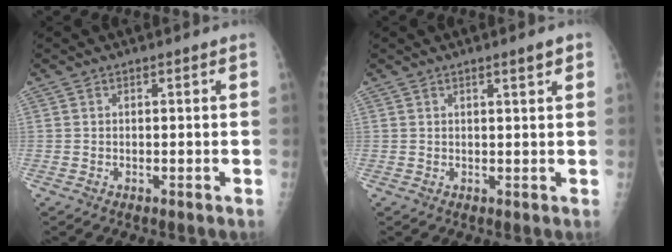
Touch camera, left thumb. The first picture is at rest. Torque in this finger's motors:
{"motor_torque": [-0.44, -0.25, -0.19, -0.28, 0.08]}